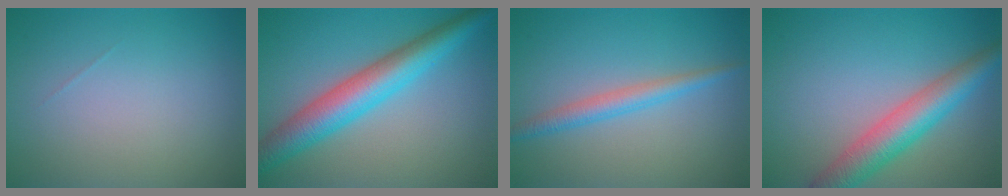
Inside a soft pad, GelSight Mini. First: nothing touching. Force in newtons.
{"total": 6.7, "press": 6.7, "slide": 0.1}
{"total": 2.4, "press": 2.4, "slide": 0.0}
{"total": 5.6, "press": 5.6, "slide": 0.3}